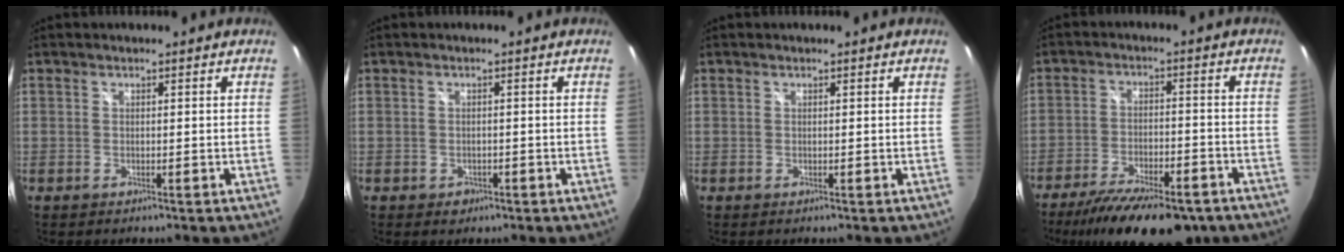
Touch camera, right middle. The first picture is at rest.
{"total": 1.7, "force": [-0.8, 1.4, 0.5], "torque": [-0.011, -0.003, -0.010]}
{"total": 0.0}
{"total": 19.2, "force": [-14.6, 6.4, 10.7], "torque": [-0.202, -0.039, -0.213]}